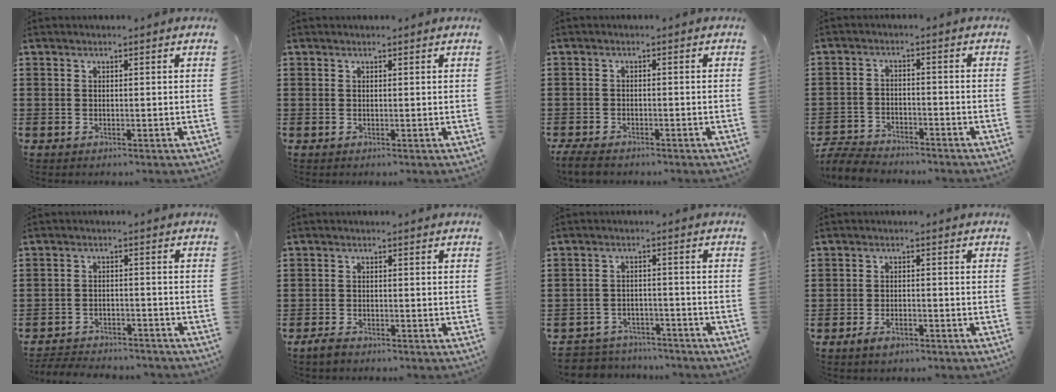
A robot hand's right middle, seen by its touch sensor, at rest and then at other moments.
{"total": 0.0}
{"total": 2.1, "force": [-1.9, 0.4, 0.8], "torque": [-0.029, -0.001, -0.043]}
{"total": 5.3, "force": [-5.1, 0.9, 0.8], "torque": [-0.022, 0.009, -0.106]}
{"total": 3.6, "force": [-3.5, 0.5, 0.1], "torque": [-0.006, 0.003, -0.076]}
{"total": 1.7, "force": [-1.4, 0.7, 0.7], "torque": [-0.024, 0.000, -0.030]}
{"total": 4.1, "force": [-4.0, 0.7, -0.3], "torque": [-0.009, 0.001, -0.089]}
{"total": 2.5, "force": [-1.6, 1.0, 1.7], "torque": [-0.036, 0.000, -0.033]}